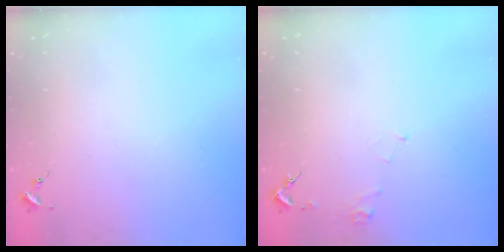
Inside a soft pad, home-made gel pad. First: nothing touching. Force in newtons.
{"total": 3.7, "press": 3.7, "slide": 0.5}